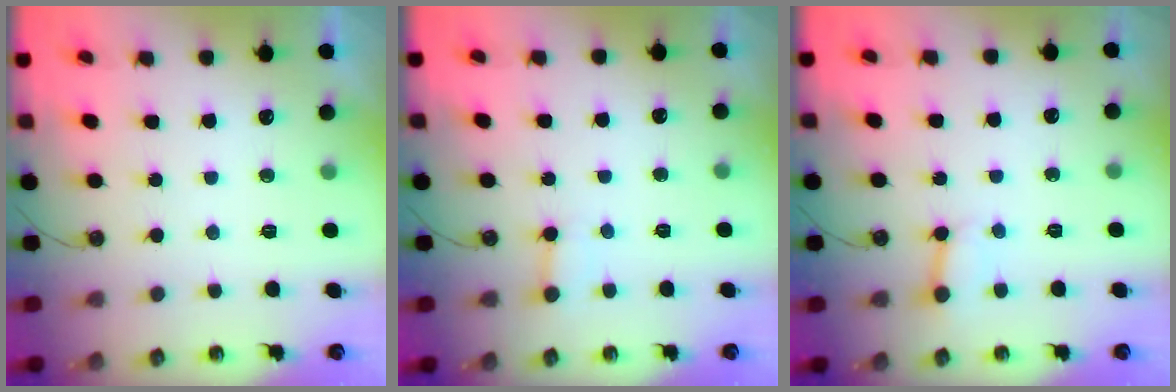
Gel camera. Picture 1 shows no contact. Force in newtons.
{"total": 2.5, "press": 2.5, "slide": 0.4}
{"total": 3.4, "press": 3.4, "slide": 0.3}